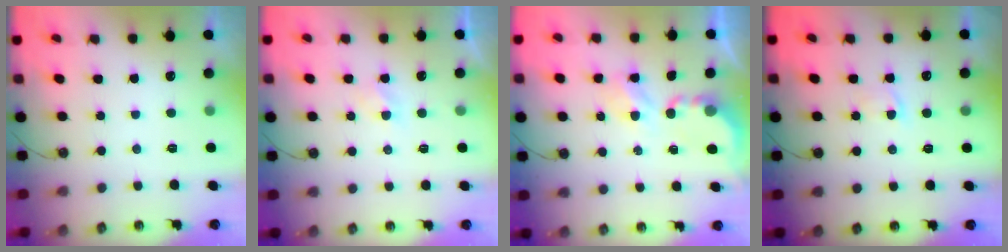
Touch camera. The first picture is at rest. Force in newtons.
{"total": 2.8, "press": 2.7, "slide": 0.6}
{"total": 3.9, "press": 3.9, "slide": 0.1}
{"total": 1.6, "press": 1.6, "slide": 0.3}